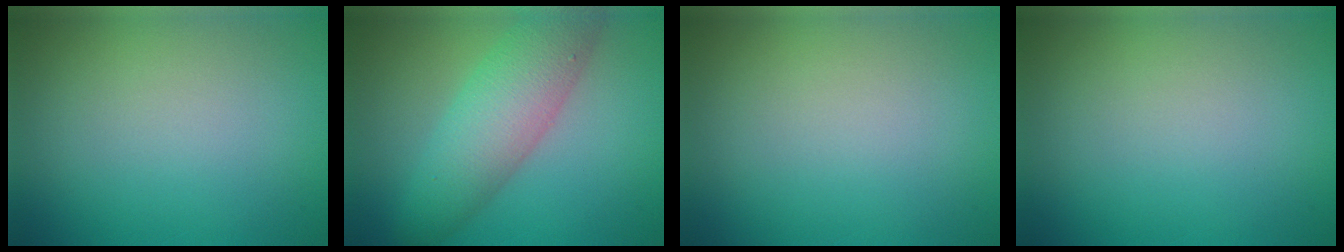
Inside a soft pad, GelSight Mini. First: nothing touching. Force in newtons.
{"total": 6.7, "press": 6.7, "slide": 0.2}
{"total": 0.0}
{"total": 0.0}